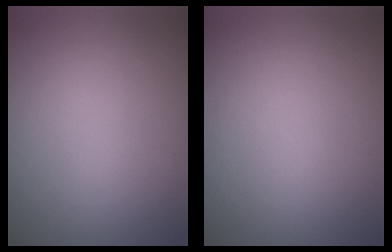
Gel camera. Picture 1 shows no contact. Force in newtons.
{"total": 0.0}